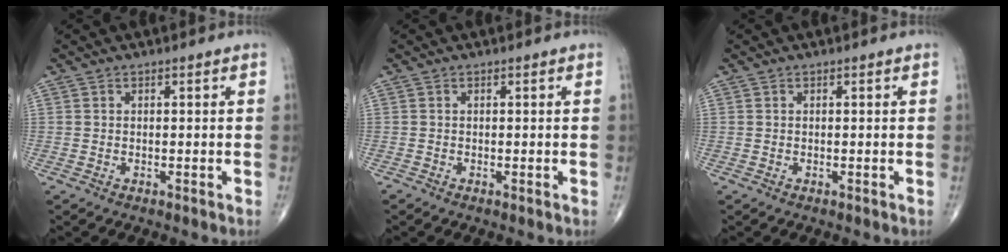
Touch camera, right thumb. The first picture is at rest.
{"total": 0.0}
{"total": 0.0}